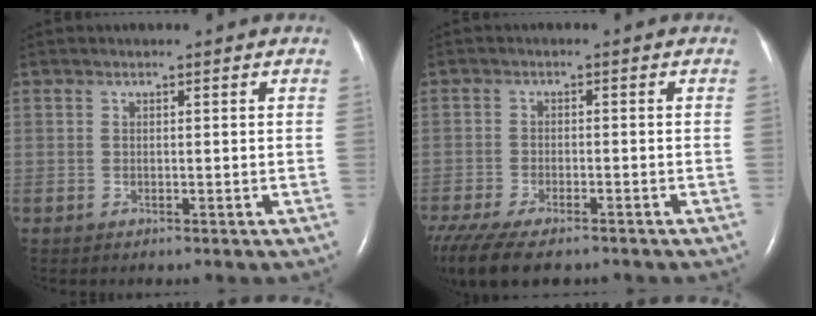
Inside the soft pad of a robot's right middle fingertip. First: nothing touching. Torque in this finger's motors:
{"motor_torque": [0.59, -0.53, 0.13, 0.10]}